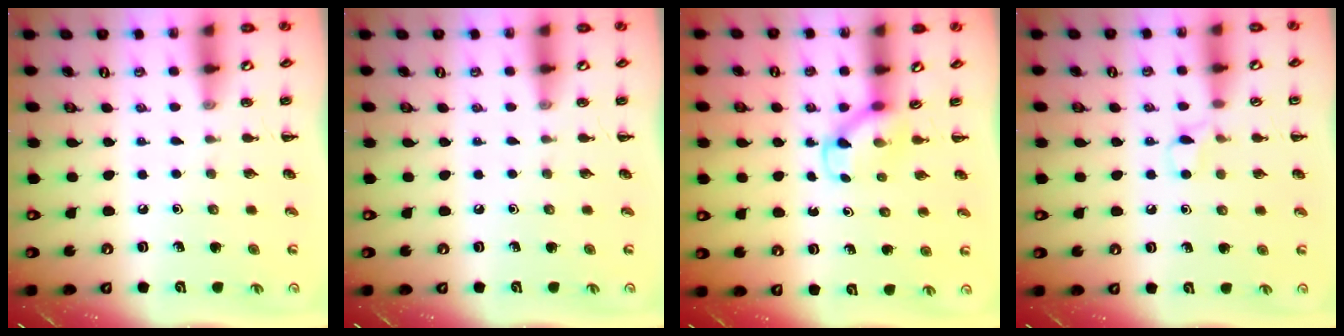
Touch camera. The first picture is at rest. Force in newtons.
{"total": 0.0}
{"total": 3.3, "press": 3.0, "slide": 1.2}
{"total": 3.4, "press": 3.2, "slide": 1.1}